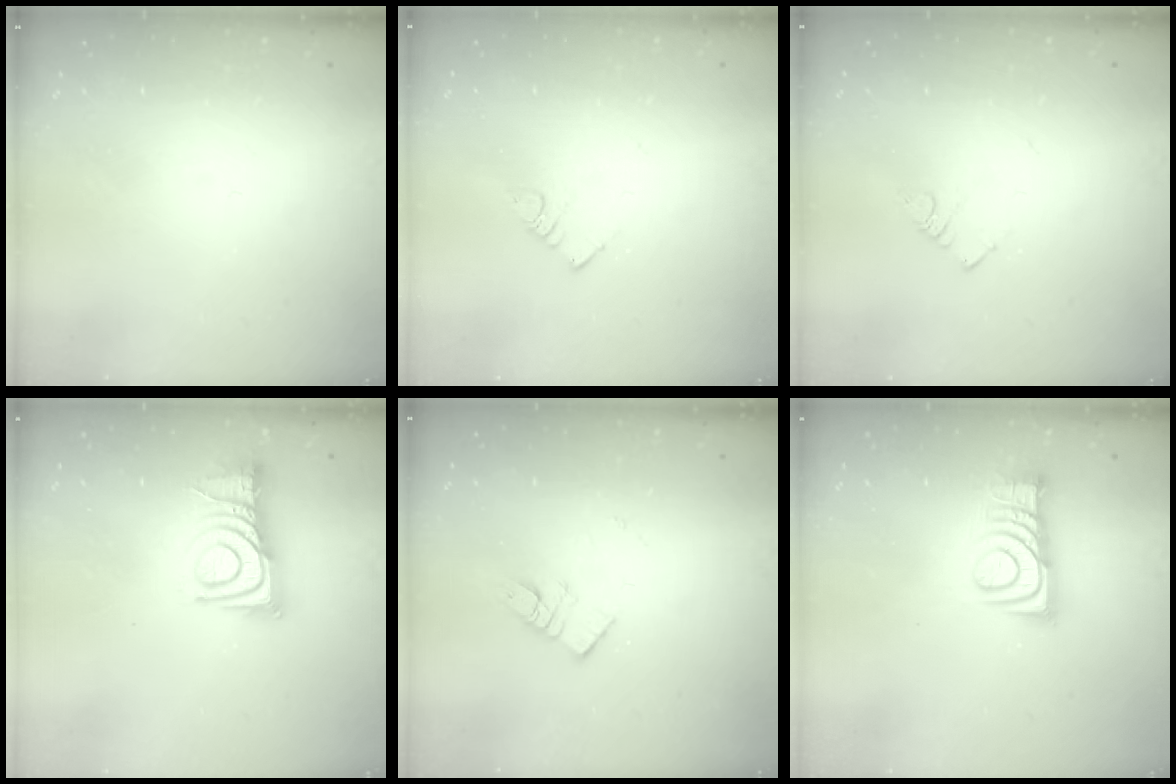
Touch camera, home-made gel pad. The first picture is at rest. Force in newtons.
{"total": 3.1, "press": 3.1, "slide": 0.3}
{"total": 2.7, "press": 2.7, "slide": 0.4}
{"total": 11.4, "press": 11.4, "slide": 0.6}
{"total": 7.1, "press": 7.1, "slide": 0.2}
{"total": 9.6, "press": 9.6, "slide": 0.1}